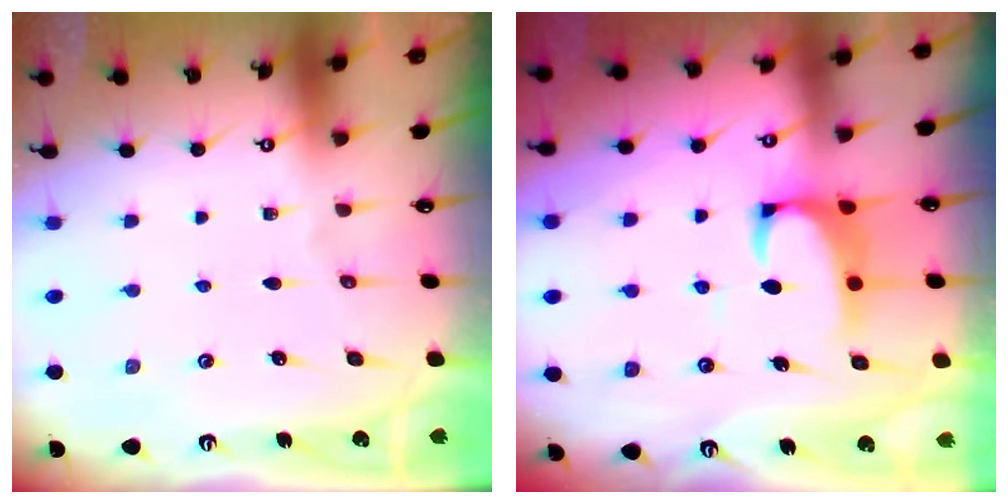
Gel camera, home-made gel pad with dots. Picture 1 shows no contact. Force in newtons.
{"total": 2.4, "press": 2.3, "slide": 0.9}